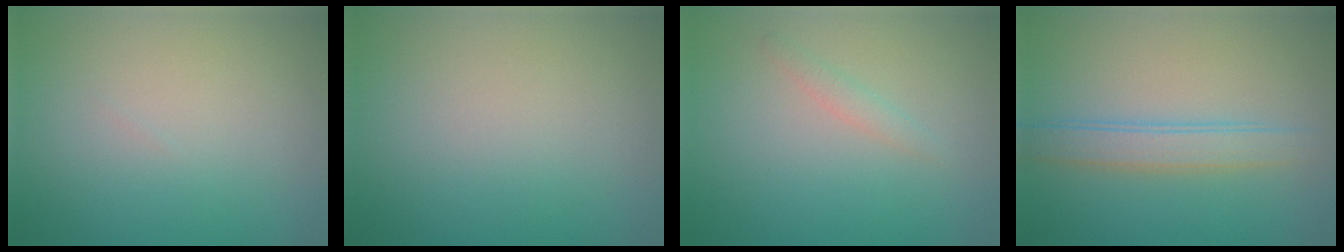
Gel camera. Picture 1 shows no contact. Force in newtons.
{"total": 0.0}
{"total": 1.1, "press": 1.1, "slide": 0.2}
{"total": 2.9, "press": 2.9, "slide": 0.0}